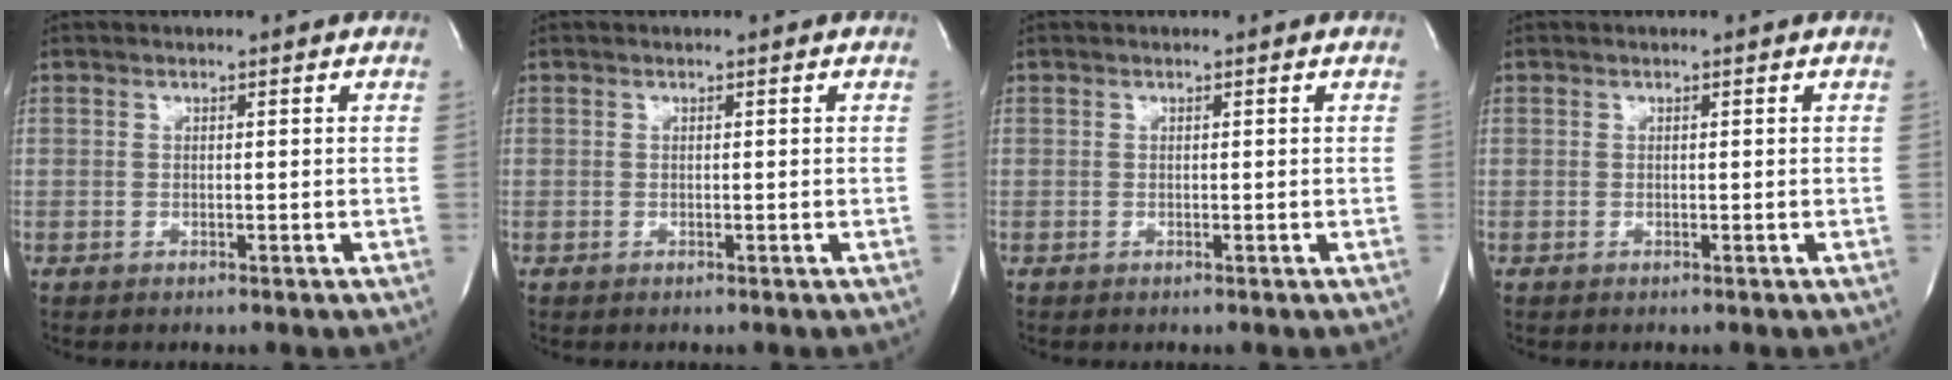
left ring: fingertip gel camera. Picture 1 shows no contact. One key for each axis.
{"total": 0.0}
{"total": 0.0}
{"total": 0.0}